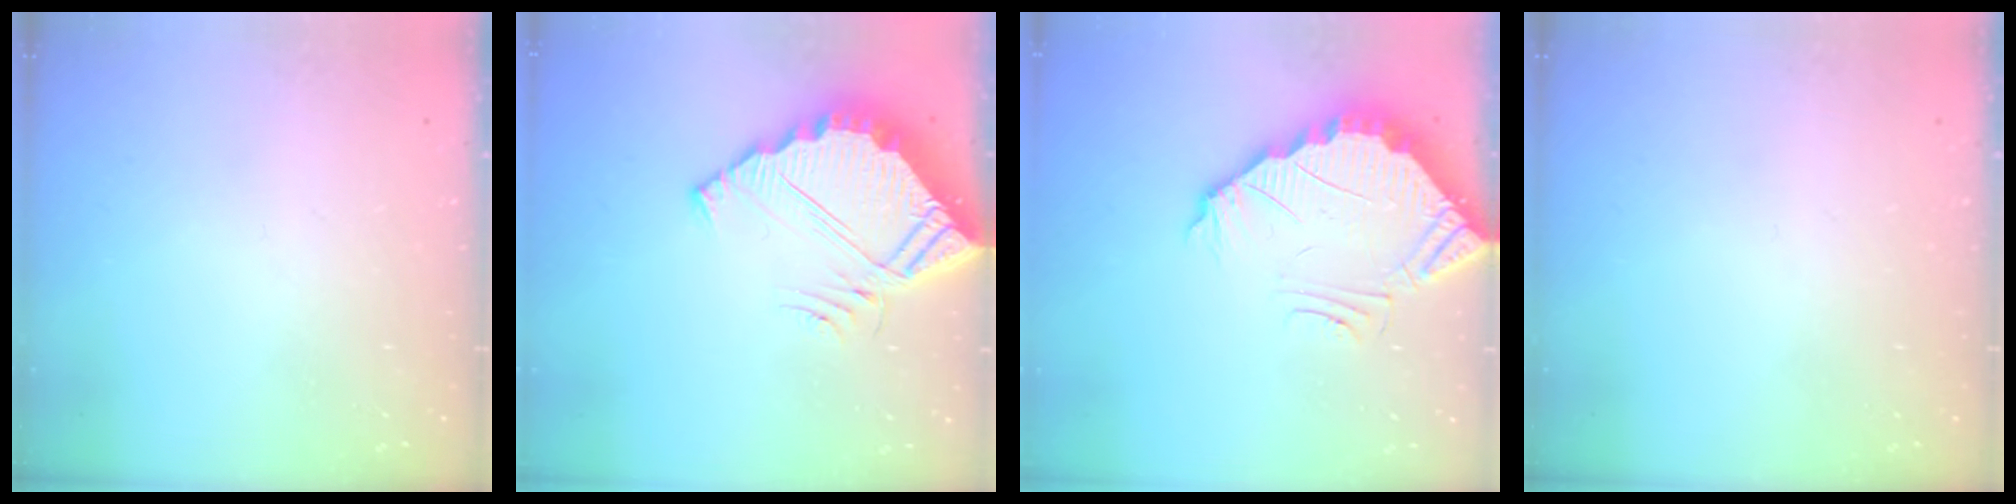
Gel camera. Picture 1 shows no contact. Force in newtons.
{"total": 7.5, "press": 7.5, "slide": 0.6}
{"total": 4.2, "press": 4.2, "slide": 0.2}
{"total": 0.0}